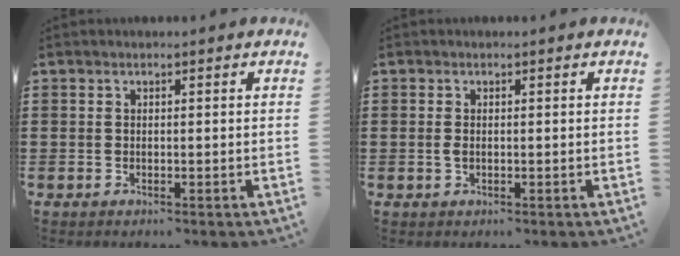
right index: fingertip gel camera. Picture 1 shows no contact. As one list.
[{"total": 1.0, "force": [-0.1, 0.5, 0.8], "torque": [-0.024, 0.001, -0.005]}]